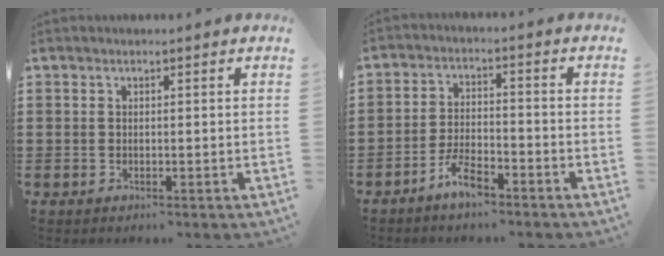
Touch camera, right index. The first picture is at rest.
{"total": 4.9, "force": [-3.8, 1.5, 2.8], "torque": [-0.068, 0.005, -0.076]}